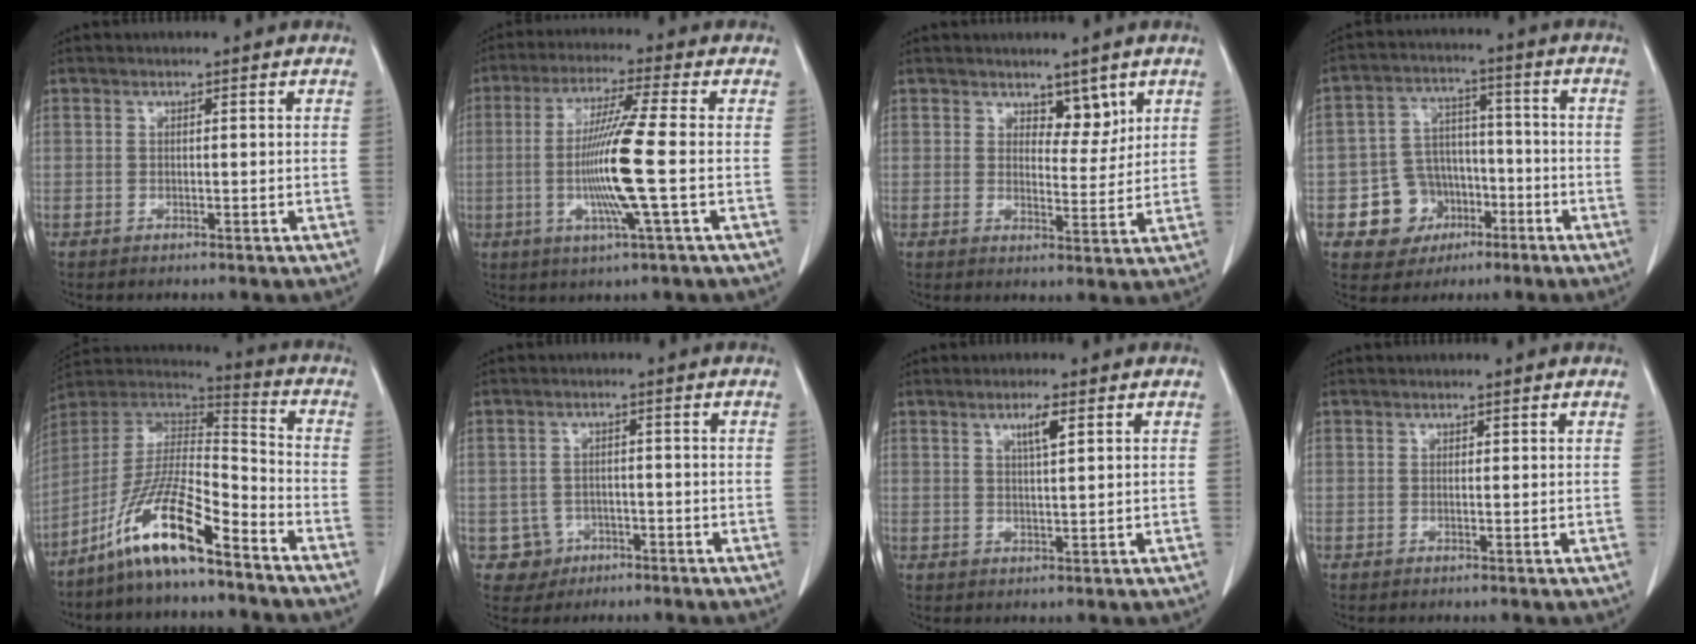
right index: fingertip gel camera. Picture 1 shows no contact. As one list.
[{"total": 11.1, "force": [-1.5, -1.3, 10.9], "torque": [-0.217, -0.014, -0.034]}, {"total": 3.9, "force": [2.6, 2.0, 2.2], "torque": [-0.021, -0.007, 0.040]}, {"total": 9.3, "force": [-3.8, 8.1, 2.3], "torque": [-0.035, 0.024, -0.052]}, {"total": 14.4, "force": [-9.8, 1.9, 10.4], "torque": [-0.201, 0.006, -0.182]}, {"total": 3.8, "force": [-1.6, 3.4, -0.2], "torque": [0.008, 0.014, -0.022]}, {"total": 3.0, "force": [1.5, 0.2, 2.6], "torque": [-0.046, -0.001, 0.025]}, {"total": 0.0}]